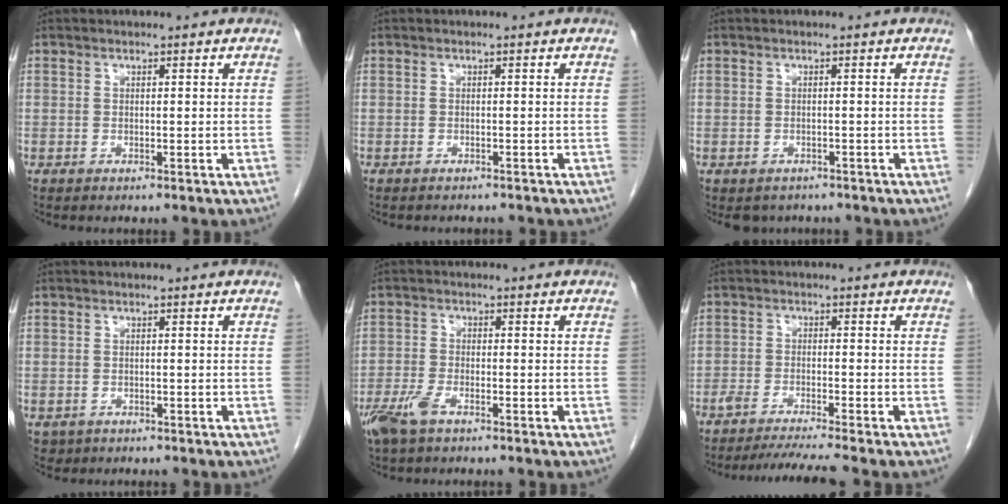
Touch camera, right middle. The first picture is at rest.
{"total": 3.5, "force": [-3.1, 1.1, 1.0], "torque": [-0.017, -0.003, -0.035]}
{"total": 3.2, "force": [-2.6, 1.8, 0.3], "torque": [-0.002, 0.002, -0.035]}
{"total": 1.9, "force": [-0.9, 1.6, 0.3], "torque": [-0.009, 0.002, -0.009]}
{"total": 4.6, "force": [-3.0, 1.4, 3.2], "torque": [-0.077, -0.008, -0.056]}
{"total": 6.5, "force": [-5.8, -1.4, 2.7], "torque": [-0.036, -0.018, -0.094]}